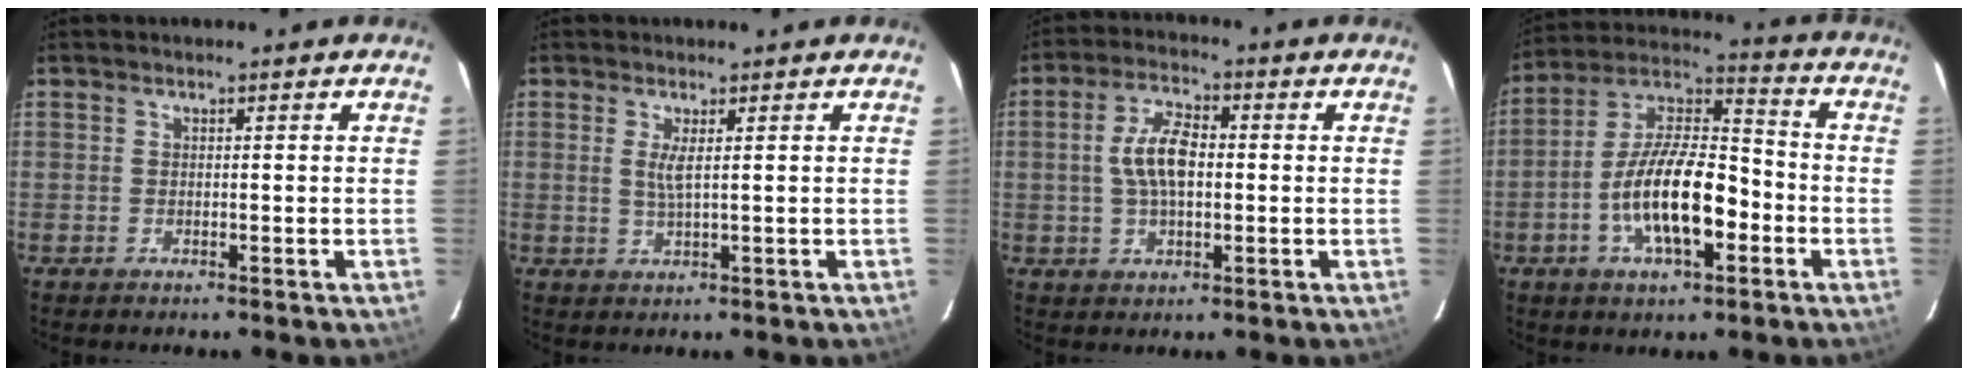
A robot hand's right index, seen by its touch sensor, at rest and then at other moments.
{"total": 2.6, "force": [0.6, 0.2, 2.5], "torque": [-0.049, -0.004, 0.010]}
{"total": 8.0, "force": [0.2, 3.8, 7.0], "torque": [-0.137, 0.012, 0.005]}
{"total": 16.0, "force": [-5.1, 6.2, 13.8], "torque": [-0.261, 0.005, -0.092]}